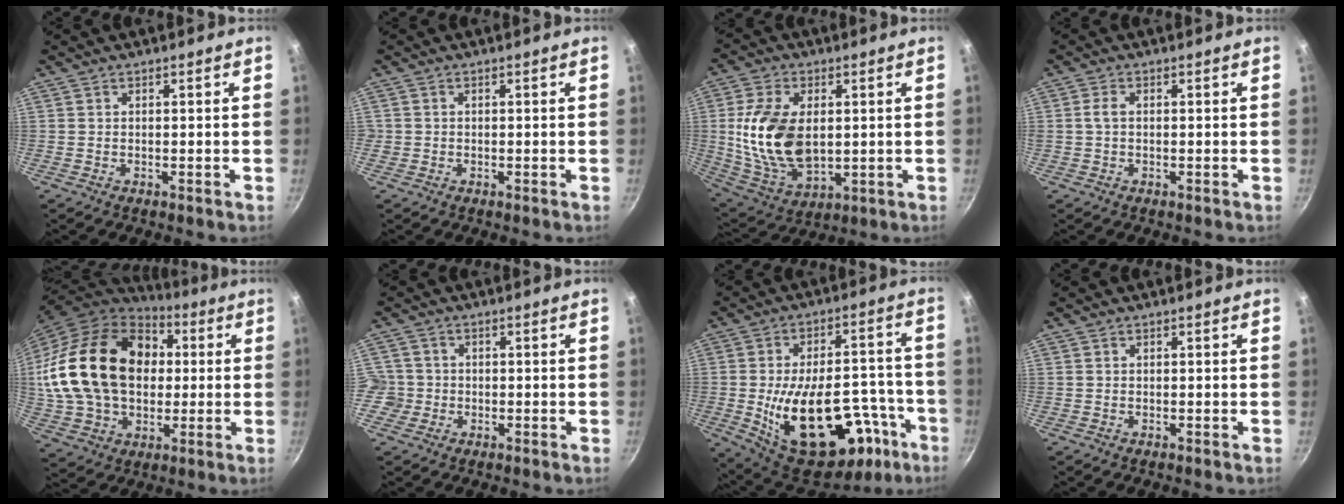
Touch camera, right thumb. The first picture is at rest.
{"total": 0.8, "force": [-0.1, 0.7, 0.1], "torque": [0.000, 0.001, -0.004]}
{"total": 16.8, "force": [1.4, 10.3, 13.1], "torque": [-0.236, -0.015, 0.039]}
{"total": 2.1, "force": [0.1, 1.1, 1.8], "torque": [-0.040, 0.006, 0.001]}
{"total": 27.6, "force": [3.7, 19.7, 19.0], "torque": [-0.344, 0.026, 0.076]}
{"total": 4.6, "force": [-0.9, 4.4, 1.0], "torque": [0.003, 0.012, -0.017]}
{"total": 28.9, "force": [-10.5, 15.4, 22.1], "torque": [-0.292, 0.039, -0.124]}
{"total": 0.0}